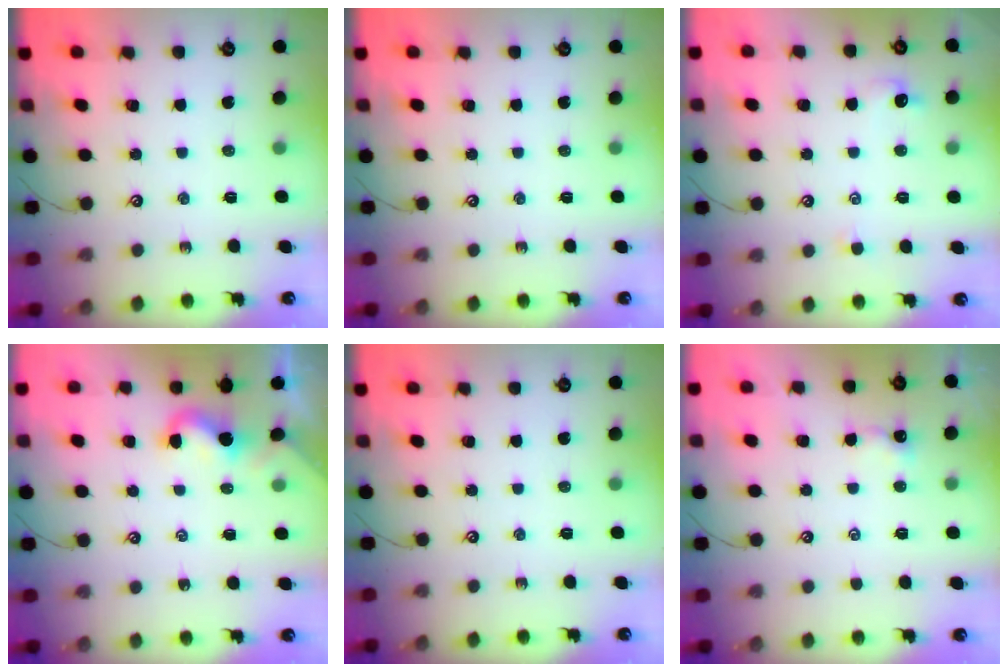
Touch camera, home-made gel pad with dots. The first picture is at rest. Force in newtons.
{"total": 0.0}
{"total": 1.0, "press": 0.7, "slide": 0.7}
{"total": 1.8, "press": 1.8, "slide": 0.3}
{"total": 0.0}
{"total": 2.2, "press": 2.2, "slide": 0.2}